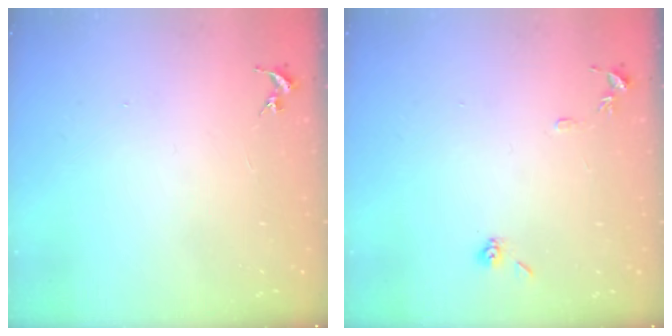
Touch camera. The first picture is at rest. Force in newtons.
{"total": 7.2, "press": 7.2, "slide": 0.8}